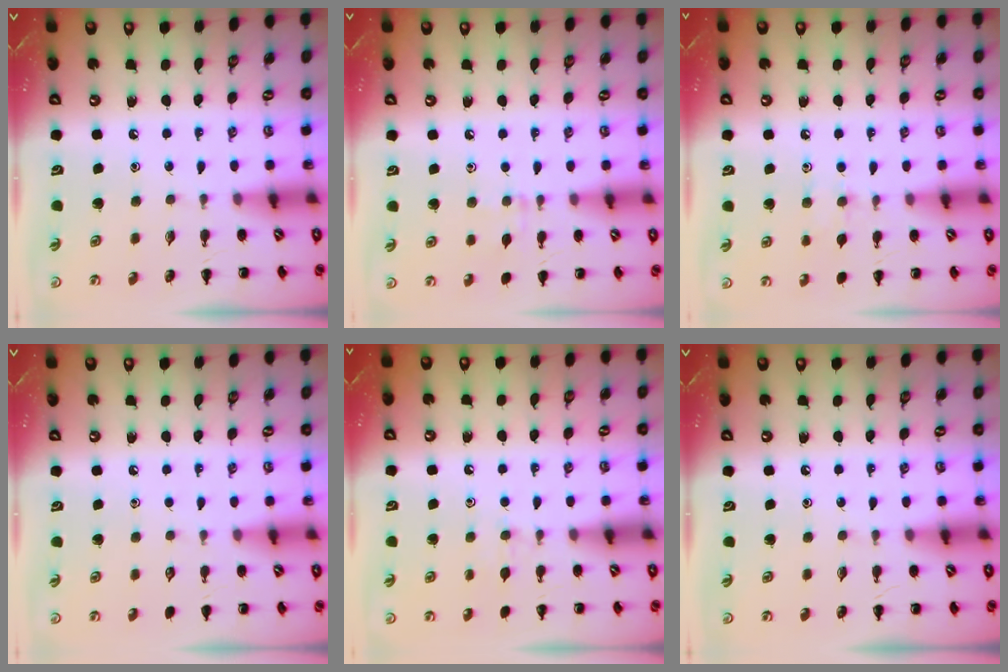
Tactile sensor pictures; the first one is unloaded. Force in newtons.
{"total": 7.2, "press": 6.6, "slide": 2.8}
{"total": 6.1, "press": 5.8, "slide": 1.9}
{"total": 0.0}
{"total": 4.5, "press": 4.3, "slide": 1.5}
{"total": 0.0}